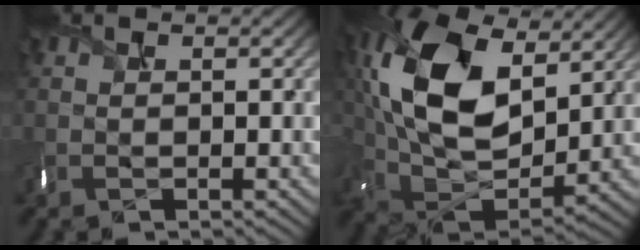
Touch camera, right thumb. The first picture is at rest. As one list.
[{"total": 15.6, "force": [5.0, 9.0, 11.7], "torque": [-0.267, 0.018, 0.096]}]